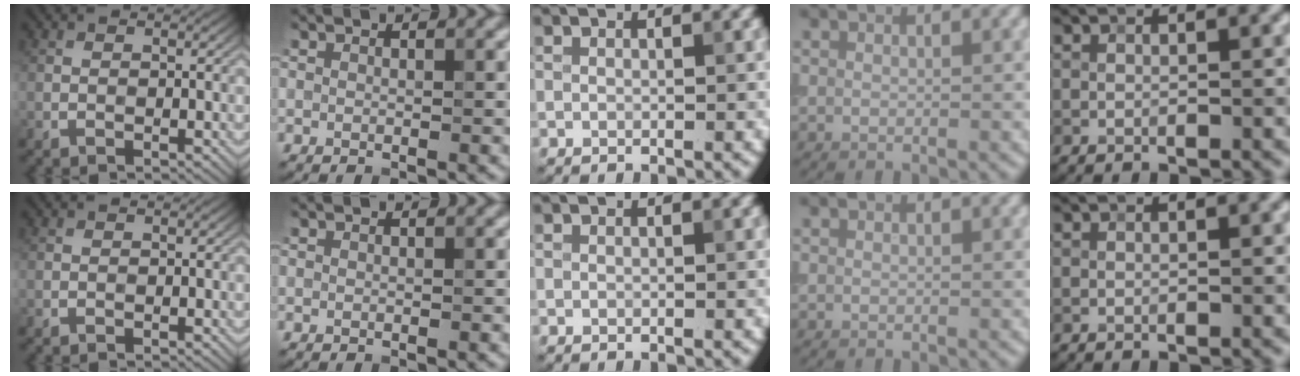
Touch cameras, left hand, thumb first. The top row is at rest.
{}